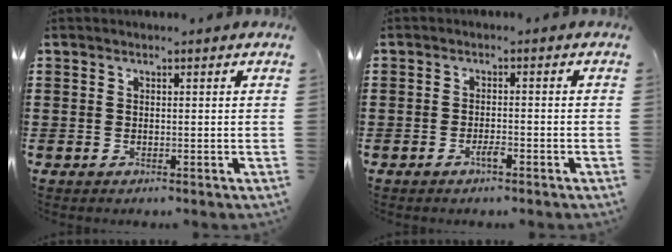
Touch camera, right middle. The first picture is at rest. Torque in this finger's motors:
{"motor_torque": [2.15, -0.01, 0.16, 0.03]}